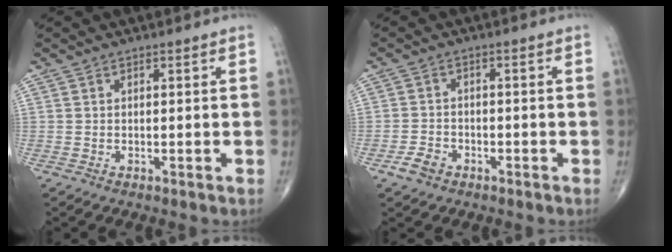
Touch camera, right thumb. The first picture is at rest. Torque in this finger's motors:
{"motor_torque": [1.37, 1.21, -0.06, -0.47, -0.07]}